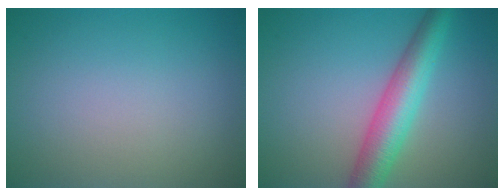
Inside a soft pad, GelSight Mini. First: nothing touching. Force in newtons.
{"total": 5.6, "press": 5.6, "slide": 0.1}